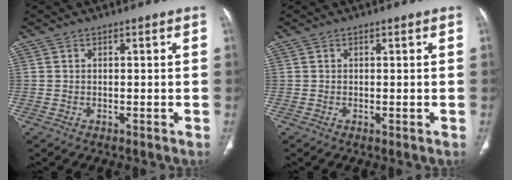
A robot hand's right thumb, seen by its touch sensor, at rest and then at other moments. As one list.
[{"total": 0.0}]